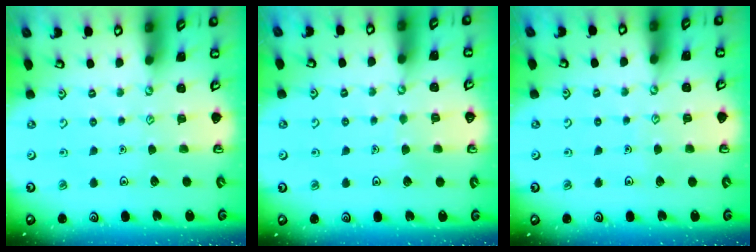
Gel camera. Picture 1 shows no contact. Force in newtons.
{"total": 3.6, "press": 3.6, "slide": 0.3}
{"total": 3.3, "press": 3.2, "slide": 0.3}